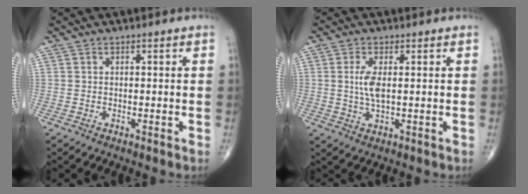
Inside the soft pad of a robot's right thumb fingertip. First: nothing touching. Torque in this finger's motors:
{"motor_torque": [-0.38, -0.14, 0.39, 0.16, 0.02]}